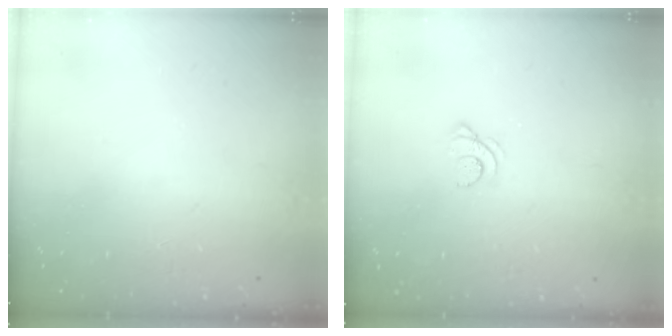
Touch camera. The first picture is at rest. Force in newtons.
{"total": 2.0, "press": 2.0, "slide": 0.2}